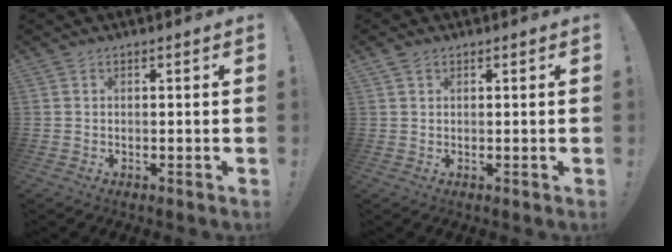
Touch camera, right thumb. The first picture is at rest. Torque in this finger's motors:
{"motor_torque": [-0.03, -0.03, 0.07, 0.08, -0.08]}